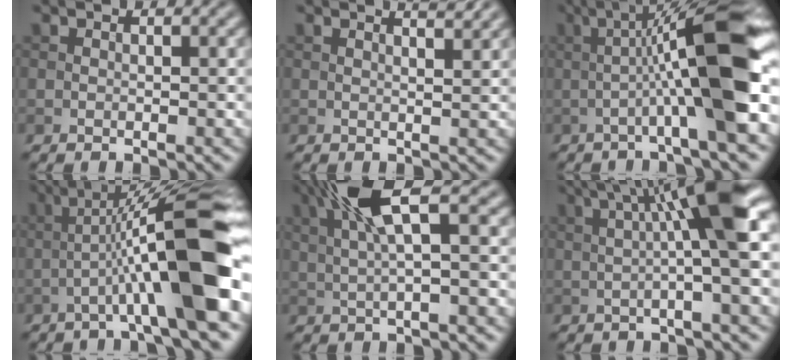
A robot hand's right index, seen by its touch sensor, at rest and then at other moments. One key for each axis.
{"total": 3.0, "fx": 2.2, "fy": 1.0, "fz": 1.8, "tx": -0.005, "ty": 0.010, "tz": 0.002}
{"total": 11.1, "fx": -0.9, "fy": 1.0, "fz": 11.0, "tx": -0.162, "ty": 0.029, "tz": -0.017}
{"total": 11.7, "fx": -2.2, "fy": 1.2, "fz": 11.5, "tx": -0.168, "ty": 0.031, "tz": -0.035}
{"total": 6.8, "fx": 2.2, "fy": 1.4, "fz": 6.2, "tx": -0.120, "ty": 0.019, "tz": 0.038}
{"total": 9.6, "fx": 2.1, "fy": 1.5, "fz": 9.2, "tx": -0.128, "ty": 0.023, "tz": 0.026}